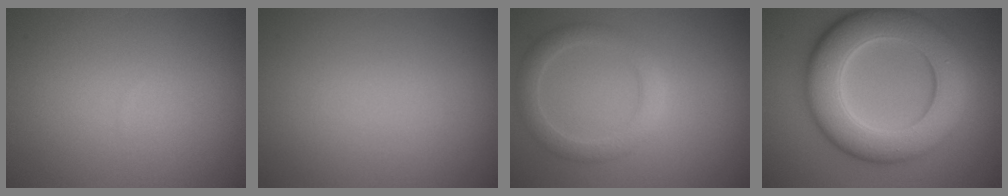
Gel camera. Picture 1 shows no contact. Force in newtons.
{"total": 0.0}
{"total": 2.9, "press": 2.9, "slide": 0.1}
{"total": 10.6, "press": 10.6, "slide": 0.2}